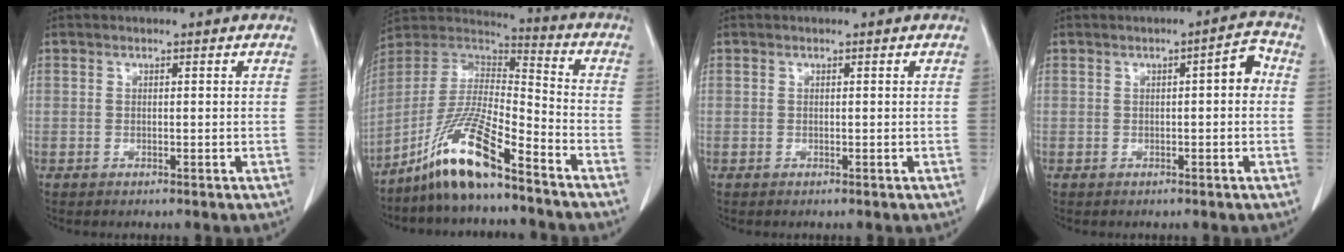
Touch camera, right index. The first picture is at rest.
{"total": 13.7, "force": [-9.6, 1.2, 9.7], "torque": [-0.198, -0.002, -0.180]}
{"total": 0.0}
{"total": 3.4, "force": [0.3, 0.8, 3.3], "torque": [-0.042, 0.015, 0.000]}